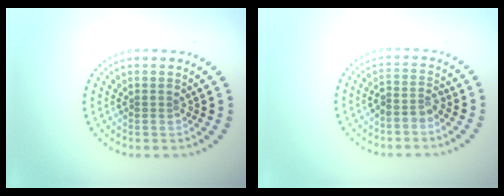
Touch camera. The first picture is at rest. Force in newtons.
{"total": 2.0, "press": 1.6, "slide": 1.1}